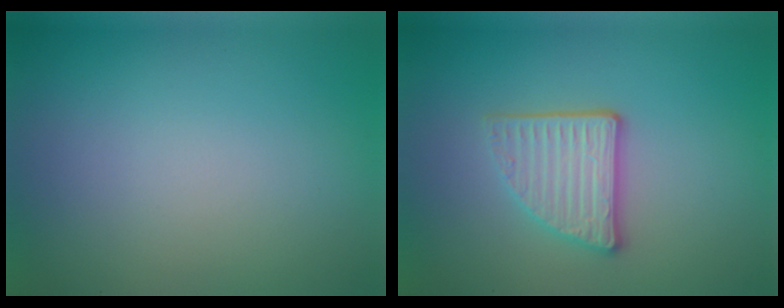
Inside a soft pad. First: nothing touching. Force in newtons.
{"total": 3.6, "press": 3.1, "slide": 1.8}